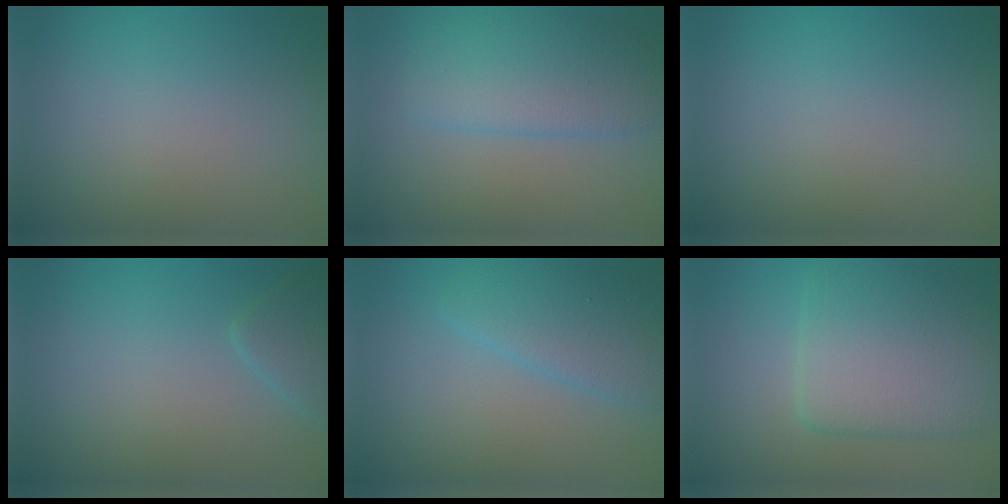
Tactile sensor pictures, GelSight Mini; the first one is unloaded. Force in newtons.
{"total": 4.6, "press": 4.6, "slide": 0.1}
{"total": 0.0}
{"total": 1.7, "press": 1.7, "slide": 0.2}
{"total": 3.8, "press": 3.8, "slide": 0.2}
{"total": 6.6, "press": 6.6, "slide": 0.3}